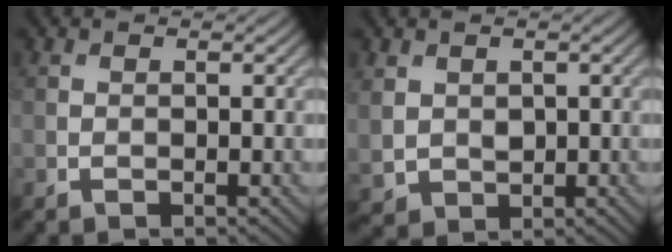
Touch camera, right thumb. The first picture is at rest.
{"total": 3.2, "force": [0.9, 2.6, 1.6], "torque": [-0.055, -0.008, 0.024]}